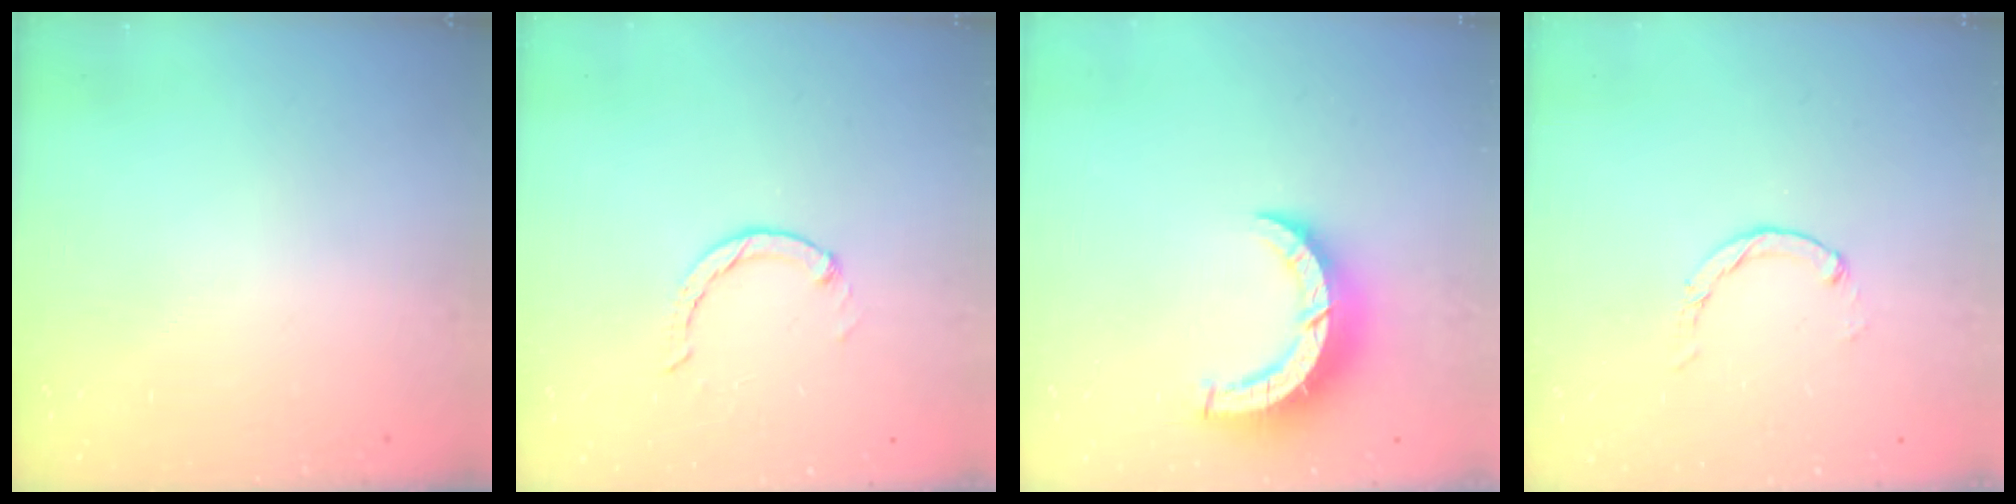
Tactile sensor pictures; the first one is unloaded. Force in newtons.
{"total": 0.0}
{"total": 8.3, "press": 8.3, "slide": 0.6}
{"total": 0.7, "press": 0.7, "slide": 0.2}